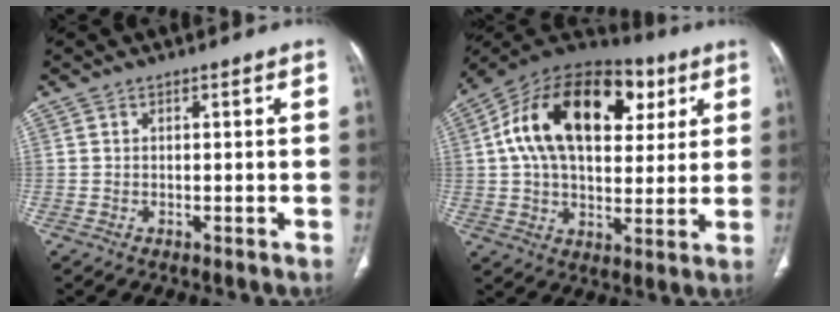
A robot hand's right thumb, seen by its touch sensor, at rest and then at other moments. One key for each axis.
{"total": 25.4, "fx": 7.6, "fy": 15.4, "fz": 18.7, "tx": -0.296, "ty": 0.026, "tz": 0.117}